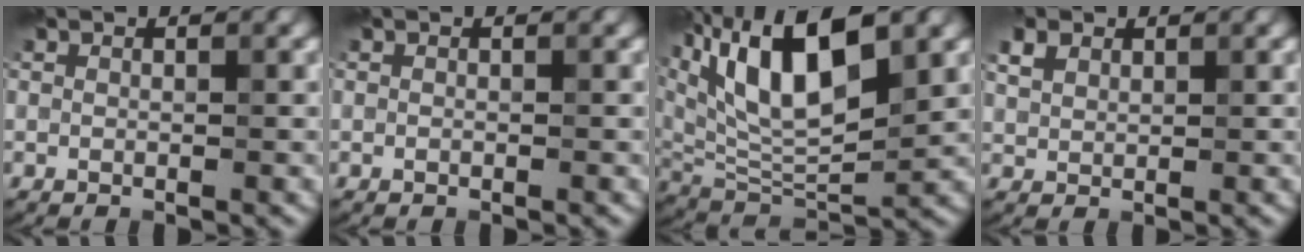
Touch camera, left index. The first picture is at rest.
{"total": 0.0}
{"total": 13.2, "force": [5.0, 5.2, 11.0], "torque": [-0.193, 0.015, 0.081]}
{"total": 2.3, "force": [1.3, 1.6, 1.1], "torque": [-0.029, 0.008, 0.027]}